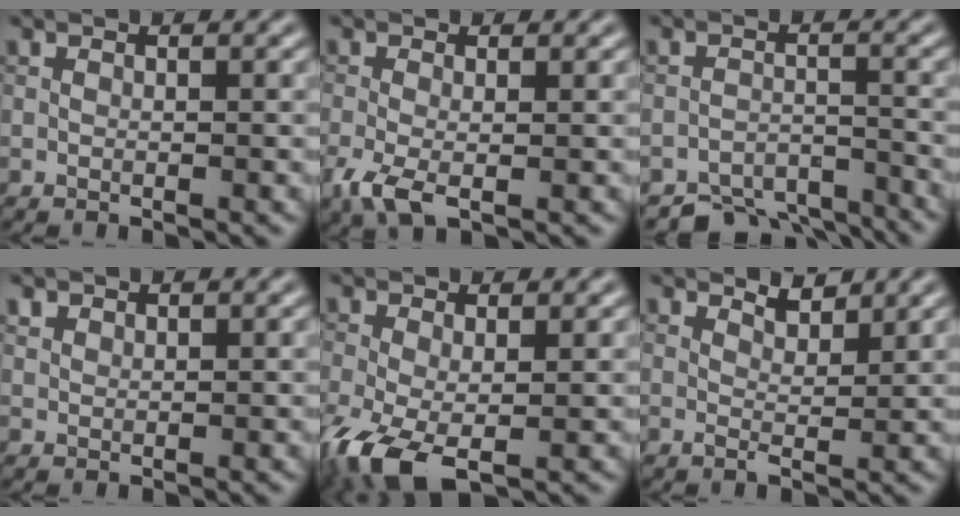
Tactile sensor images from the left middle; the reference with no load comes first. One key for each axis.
{"total": 3.0, "fx": -1.1, "fy": 1.2, "fz": 2.5, "tx": -0.064, "ty": -0.009, "tz": -0.025}
{"total": 5.6, "fx": -5.2, "fy": 1.7, "fz": 1.2, "tx": -0.017, "ty": -0.016, "tz": -0.083}
{"total": 1.0, "fx": 0.8, "fy": 0.6, "fz": 0.1, "tx": -0.003, "ty": 0.001, "tz": 0.018}
{"total": 6.2, "fx": -2.4, "fy": 3.1, "fz": 4.8, "tx": -0.122, "ty": -0.019, "tz": -0.046}
{"total": 1.7, "fx": 1.4, "fy": 0.2, "fz": 0.8, "tx": -0.017, "ty": -0.008, "tz": 0.025}